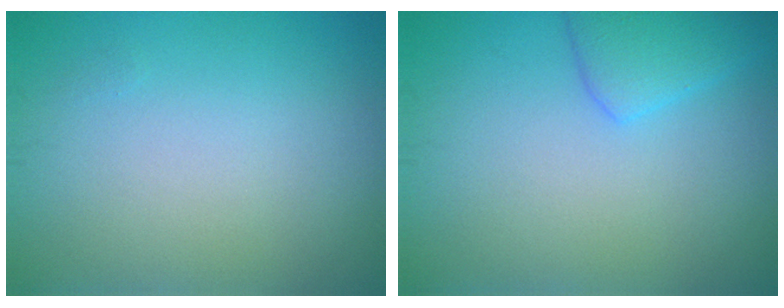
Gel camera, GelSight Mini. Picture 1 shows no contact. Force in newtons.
{"total": 2.8, "press": 2.7, "slide": 0.2}